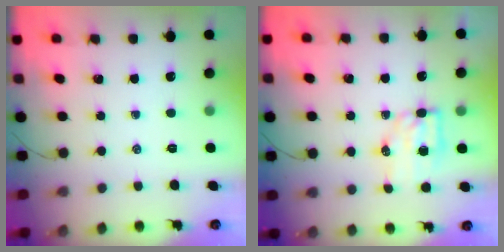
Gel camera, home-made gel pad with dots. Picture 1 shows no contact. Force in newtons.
{"total": 7.1, "press": 7.0, "slide": 0.9}